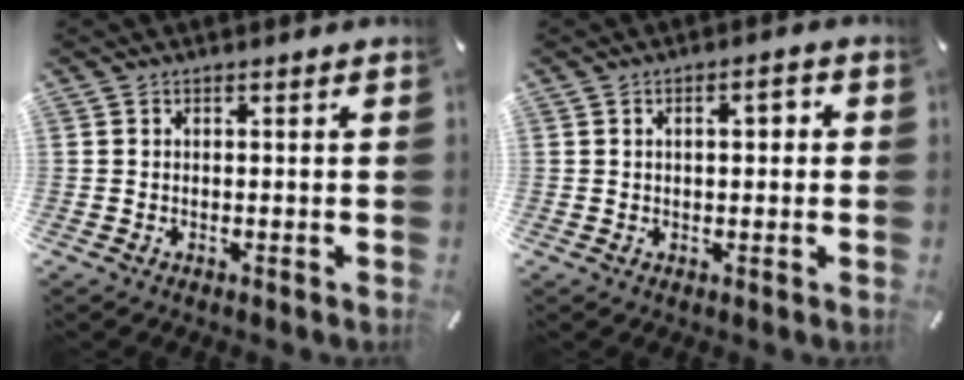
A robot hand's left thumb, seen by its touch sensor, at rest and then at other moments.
{"total": 3.9, "force": [0.6, 1.9, 3.3], "torque": [-0.051, 0.005, 0.002]}